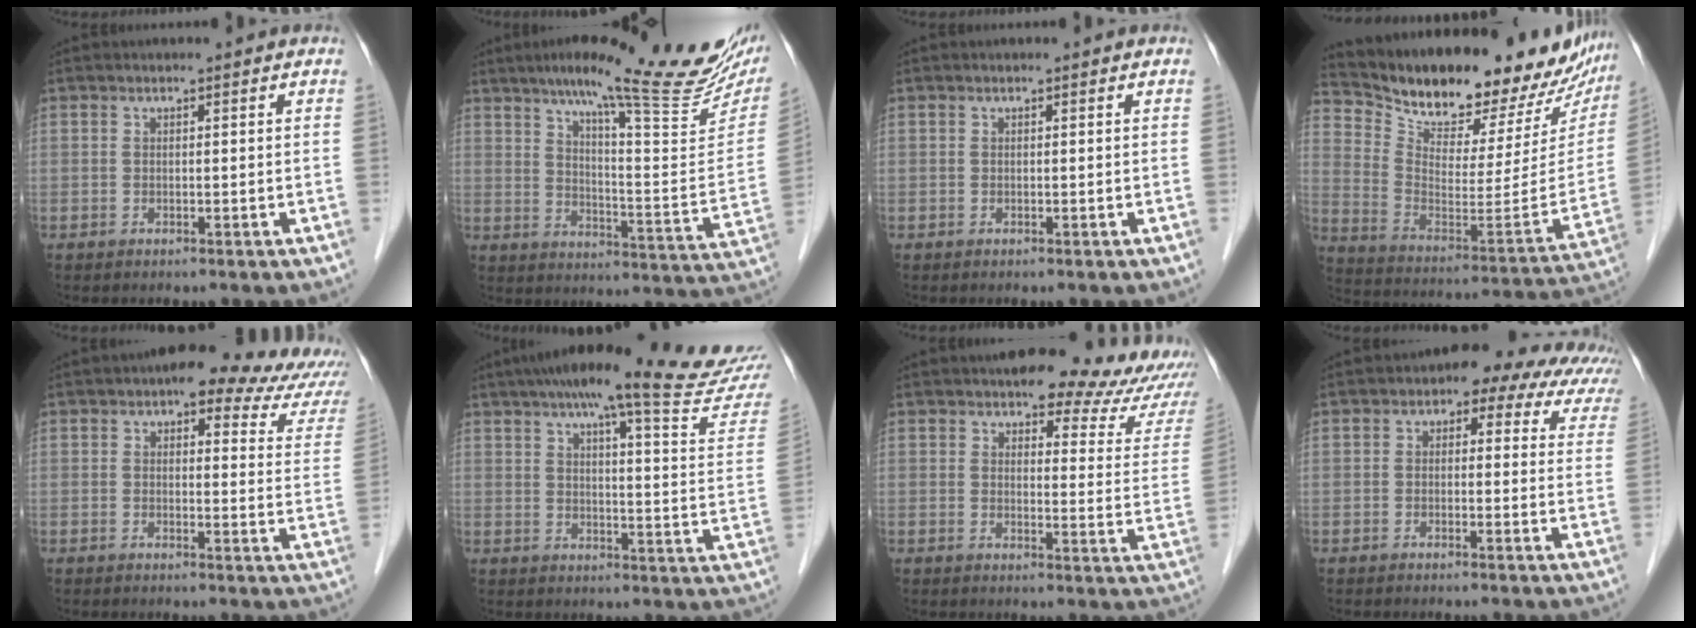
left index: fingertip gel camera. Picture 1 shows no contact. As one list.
[{"total": 25.1, "force": [19.2, 3.0, 16.0], "torque": [-0.225, -0.016, 0.251]}, {"total": 0.0}, {"total": 27.3, "force": [23.9, 7.4, 11.0], "torque": [-0.187, -0.062, 0.334]}, {"total": 14.4, "force": [10.1, 5.6, 8.5], "torque": [-0.073, 0.018, 0.095]}, {"total": 24.5, "force": [21.3, 0.4, 12.1], "torque": [-0.169, -0.036, 0.258]}, {"total": 15.4, "force": [13.0, 5.2, 6.6], "torque": [-0.040, -0.012, 0.124]}, {"total": 12.2, "force": [9.2, 6.1, 5.3], "torque": [-0.028, 0.022, 0.080]}]